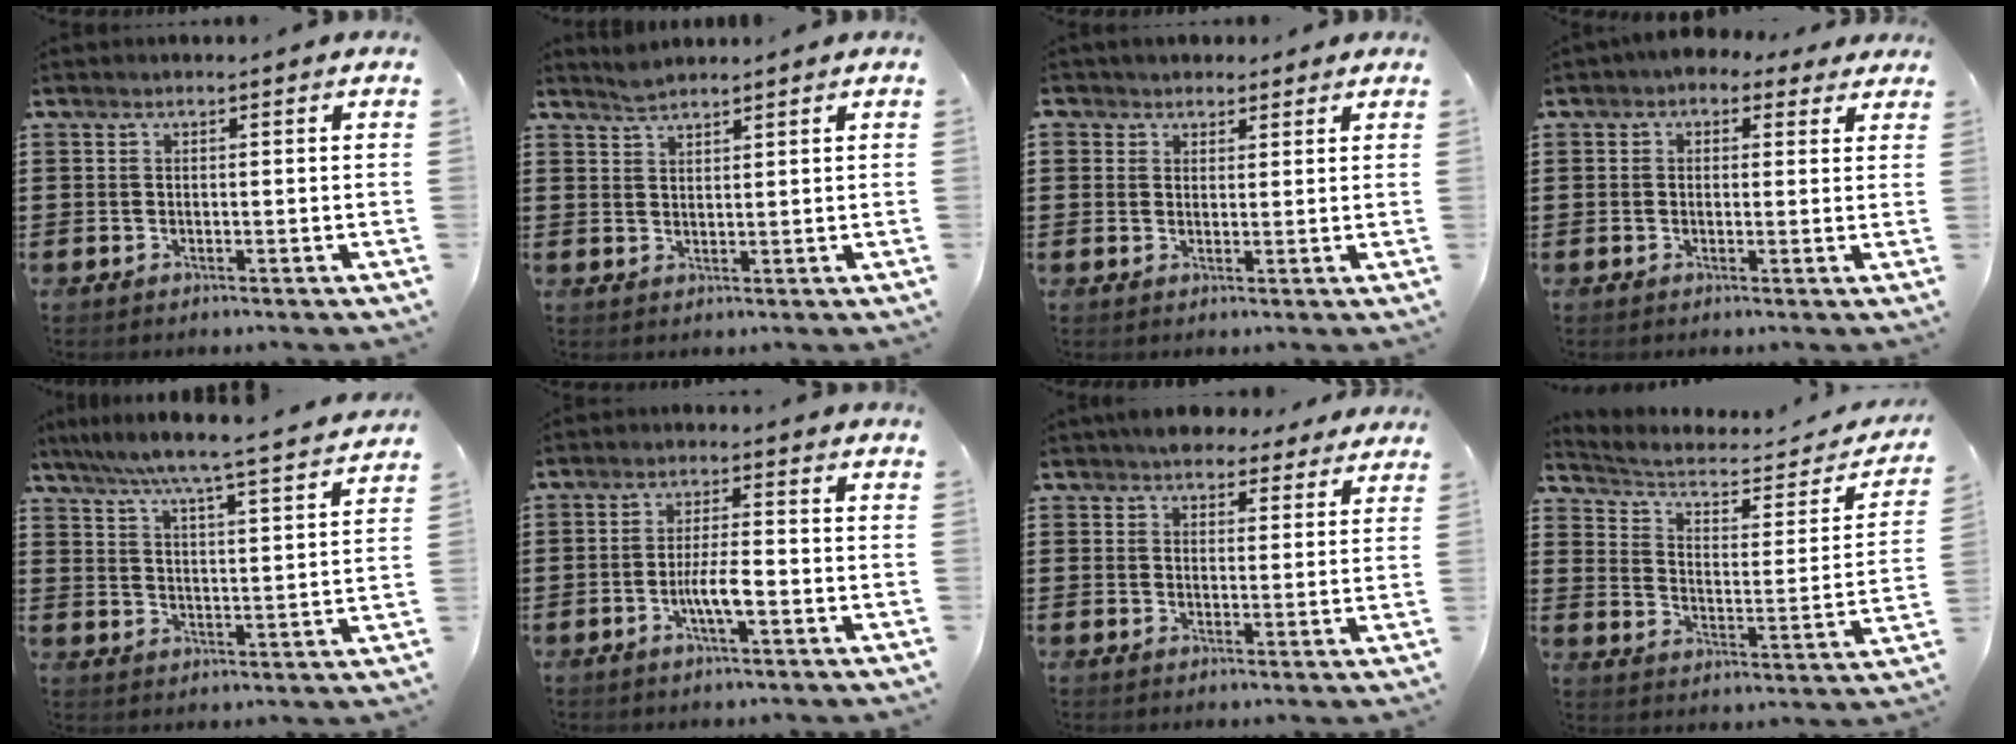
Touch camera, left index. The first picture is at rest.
{"total": 1.9, "force": [1.9, 0.2, 0.2], "torque": [-0.008, 0.002, 0.038]}
{"total": 2.7, "force": [1.8, 2.0, -0.1], "torque": [-0.003, 0.009, 0.032]}
{"total": 2.4, "force": [1.3, 1.9, 0.7], "torque": [-0.014, 0.007, 0.022]}
{"total": 6.0, "force": [5.4, -1.0, 2.3], "torque": [-0.068, -0.044, 0.085]}
{"total": 4.7, "force": [-1.5, 0.9, 4.4], "torque": [-0.081, 0.003, -0.028]}
{"total": 4.4, "force": [3.9, 1.8, 0.8], "torque": [-0.028, 0.000, 0.076]}
{"total": 4.2, "force": [3.0, 1.9, 2.2], "torque": [-0.054, -0.022, 0.042]}